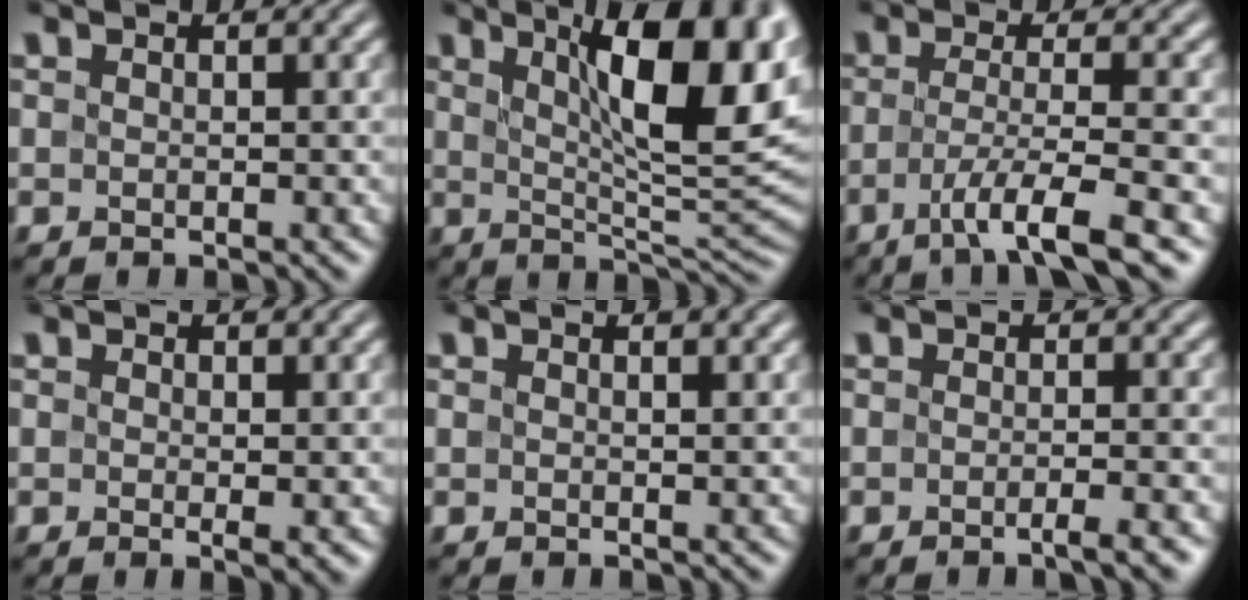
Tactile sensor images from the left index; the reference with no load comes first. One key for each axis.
{"total": 12.7, "fx": 3.8, "fy": 3.6, "fz": 11.6, "tx": -0.146, "ty": -0.001, "tz": 0.061}
{"total": 5.3, "fx": -2.5, "fy": 0.8, "fz": 4.7, "tx": -0.077, "ty": -0.009, "tz": -0.050}
{"total": 1.3, "fx": 0.2, "fy": 0.1, "fz": 1.2, "tx": -0.017, "ty": -0.010, "tz": 0.004}
{"total": 1.1, "fx": 0.7, "fy": 0.4, "fz": 0.8, "tx": -0.007, "ty": -0.002, "tz": 0.004}
{"total": 2.6, "fx": -1.3, "fy": 0.6, "fz": 2.1, "tx": -0.012, "ty": -0.004, "tz": -0.026}